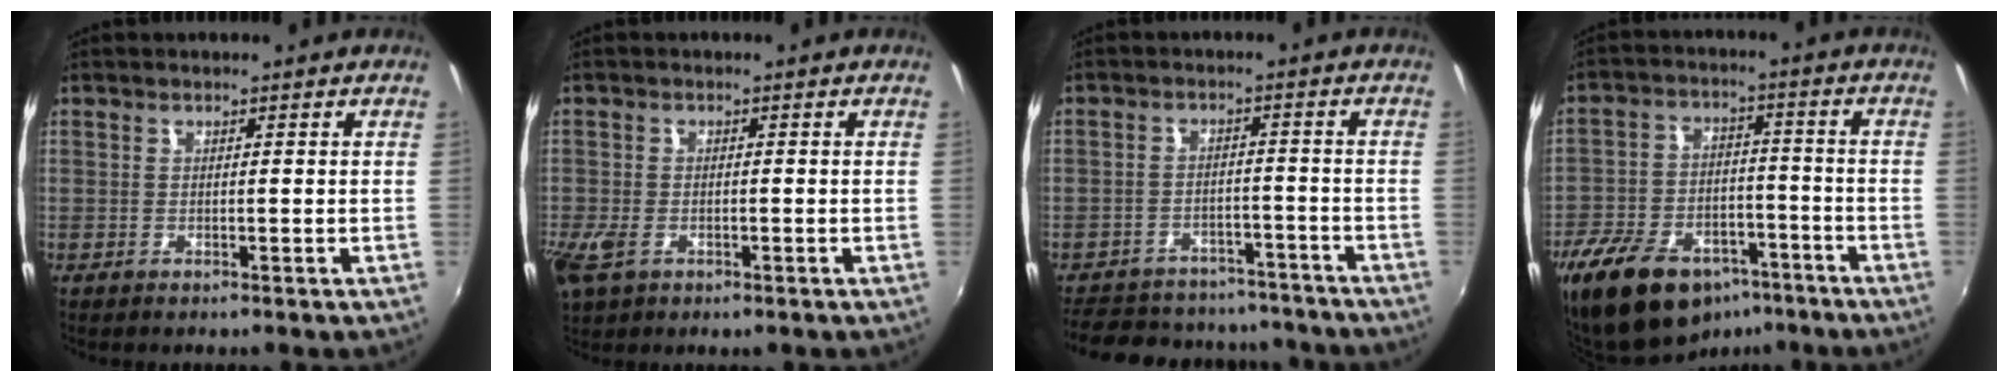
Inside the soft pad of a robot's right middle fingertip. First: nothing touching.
{"total": 5.5, "force": [-2.3, 3.5, 3.6], "torque": [-0.089, -0.014, -0.042]}
{"total": 19.7, "force": [-16.4, 8.5, 6.6], "torque": [-0.153, 0.036, -0.207]}
{"total": 18.1, "force": [-12.1, 9.7, 9.4], "torque": [-0.207, -0.008, -0.192]}